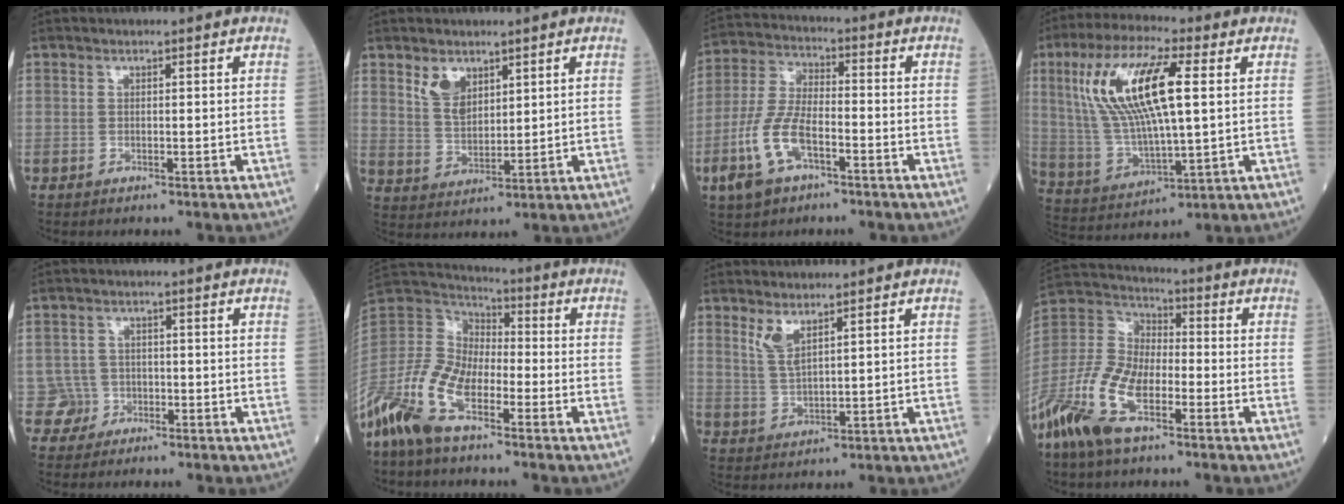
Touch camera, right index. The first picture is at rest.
{"total": 4.9, "force": [3.0, 2.7, 2.9], "torque": [-0.062, 0.001, 0.067]}
{"total": 10.1, "force": [-4.3, 4.4, 8.0], "torque": [-0.191, 0.001, -0.081]}
{"total": 16.4, "force": [4.2, 3.9, 15.3], "torque": [-0.325, 0.017, 0.084]}
{"total": 2.6, "force": [-1.5, 1.9, -0.9], "torque": [0.027, 0.012, -0.029]}
{"total": 13.5, "force": [-8.4, 5.8, 8.8], "torque": [-0.205, 0.012, -0.170]}
{"total": 3.3, "force": [2.3, 0.5, 2.3], "torque": [-0.056, -0.008, 0.056]}
{"total": 14.5, "force": [-8.2, 5.9, 10.4], "torque": [-0.246, -0.007, -0.164]}